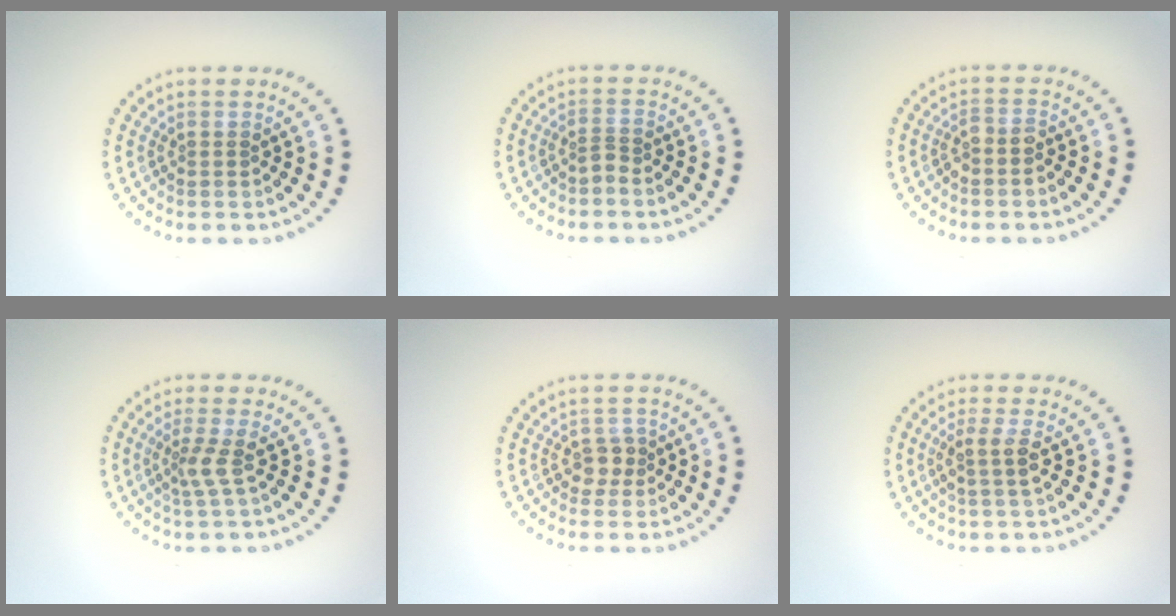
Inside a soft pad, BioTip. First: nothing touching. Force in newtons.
{"total": 0.9, "press": 0.5, "slide": 0.7}
{"total": 1.3, "press": 1.1, "slide": 0.8}
{"total": 2.0, "press": 1.4, "slide": 1.5}
{"total": 1.8, "press": 1.5, "slide": 0.9}
{"total": 2.0, "press": 1.7, "slide": 1.0}